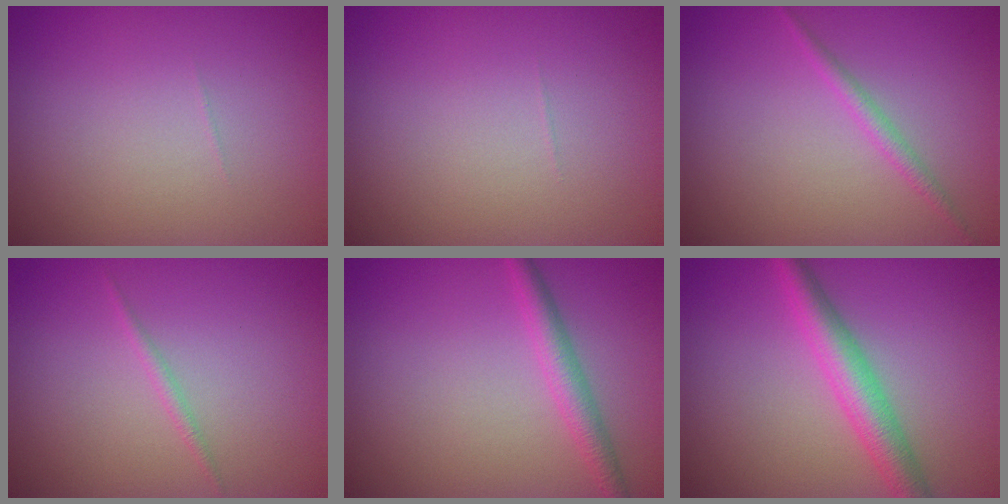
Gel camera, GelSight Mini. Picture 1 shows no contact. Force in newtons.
{"total": 0.0}
{"total": 1.3, "press": 1.3, "slide": 0.1}
{"total": 0.8, "press": 0.8, "slide": 0.0}
{"total": 2.4, "press": 2.4, "slide": 0.1}
{"total": 4.0, "press": 4.0, "slide": 0.1}